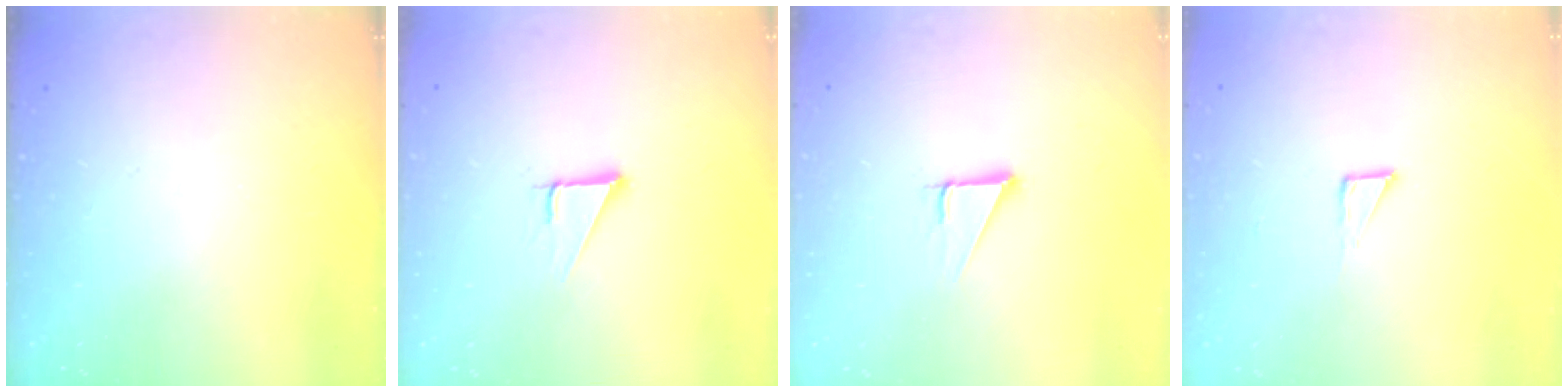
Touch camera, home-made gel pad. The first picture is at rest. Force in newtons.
{"total": 3.0, "press": 3.0, "slide": 0.1}
{"total": 2.9, "press": 2.9, "slide": 0.1}
{"total": 2.6, "press": 2.6, "slide": 0.1}